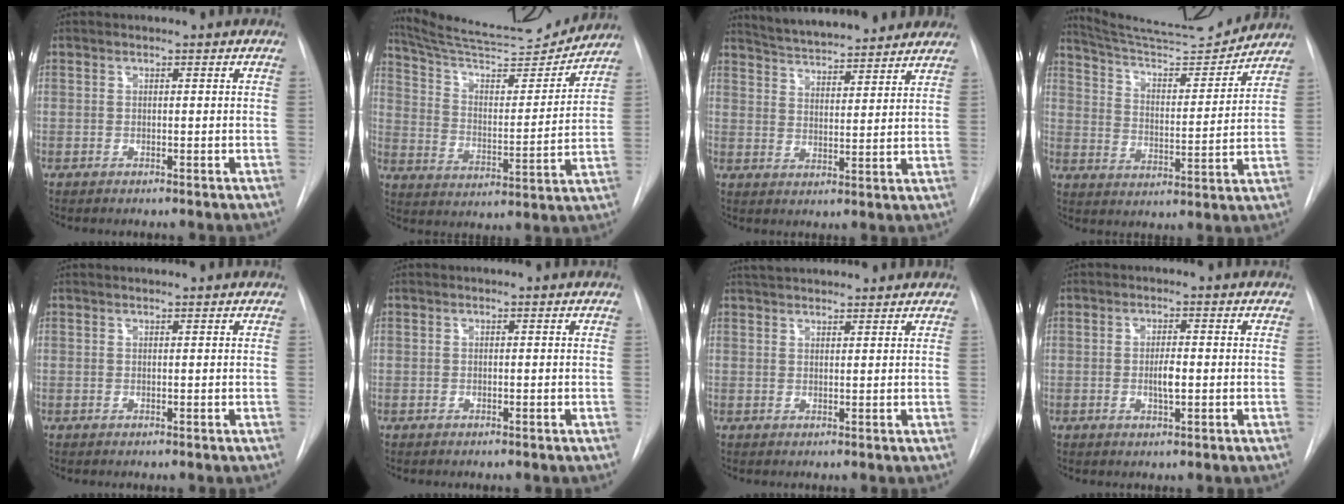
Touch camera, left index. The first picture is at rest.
{"total": 19.5, "force": [18.6, 1.7, 5.5], "torque": [-0.096, -0.020, 0.280]}
{"total": 17.0, "force": [15.4, 3.1, 6.5], "torque": [-0.102, 0.022, 0.219]}
{"total": 15.4, "force": [15.0, 0.3, 3.5], "torque": [-0.064, -0.019, 0.232]}
{"total": 1.2, "force": [1.1, -0.1, 0.4], "torque": [-0.004, 0.015, 0.023]}
{"total": 0.0}
{"total": 8.2, "force": [7.6, 1.4, 3.0], "torque": [-0.048, 0.040, 0.110]}
{"total": 2.6, "force": [-0.3, 0.6, 2.5], "torque": [-0.046, 0.000, -0.004]}